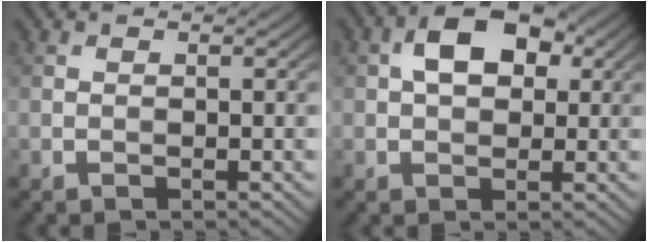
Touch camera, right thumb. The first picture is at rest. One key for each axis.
{"total": 6.4, "fx": 1.7, "fy": 4.1, "fz": 4.6, "tx": -0.077, "ty": 0.011, "tz": 0.019}